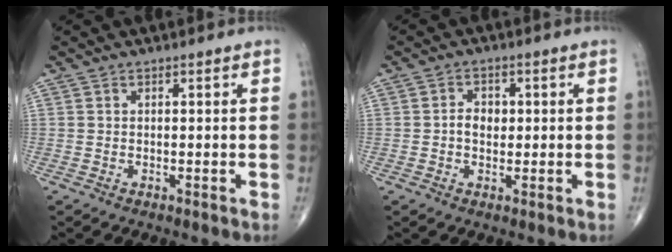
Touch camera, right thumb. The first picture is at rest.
{"total": 3.4, "force": [0.0, 2.5, 2.3], "torque": [-0.024, 0.007, -0.004]}